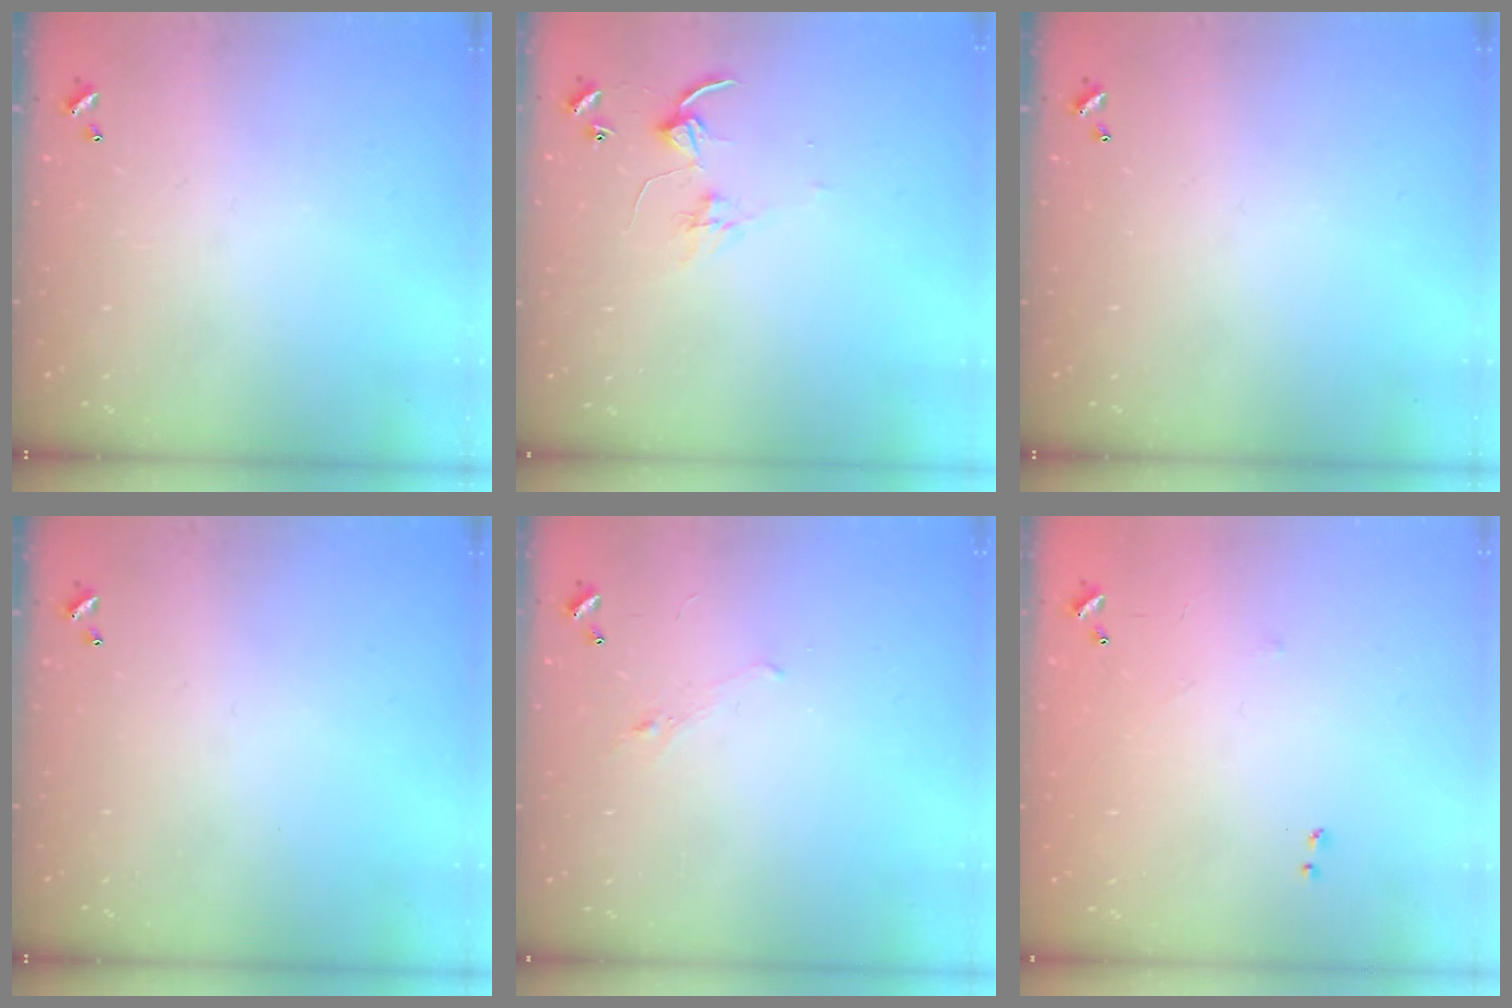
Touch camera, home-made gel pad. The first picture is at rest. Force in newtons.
{"total": 2.7, "press": 2.7, "slide": 0.2}
{"total": 0.0}
{"total": 0.0}
{"total": 0.7, "press": 0.2, "slide": 0.7}
{"total": 6.4, "press": 6.3, "slide": 0.8}